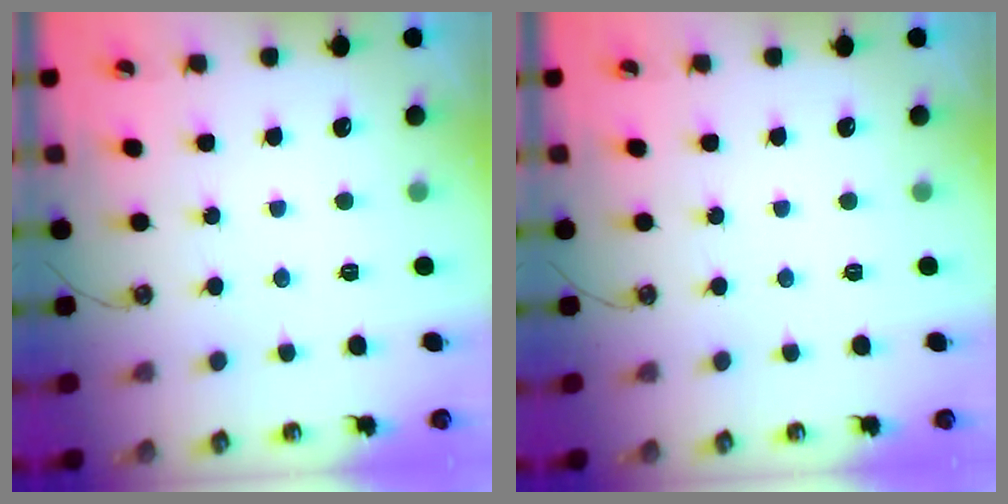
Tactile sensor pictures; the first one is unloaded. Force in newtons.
{"total": 0.0}